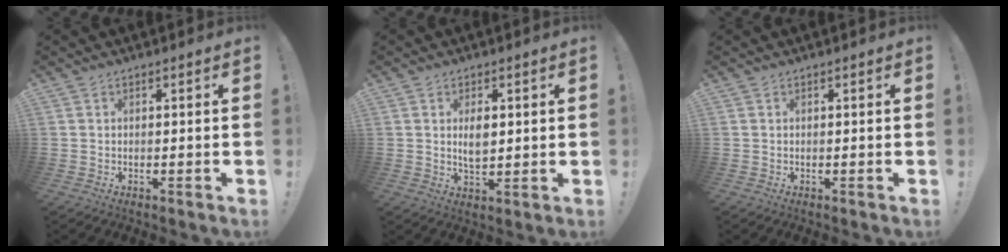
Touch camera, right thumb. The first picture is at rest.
{"total": 4.7, "force": [1.3, 2.6, 3.7], "torque": [-0.063, -0.006, 0.017]}
{"total": 0.0}